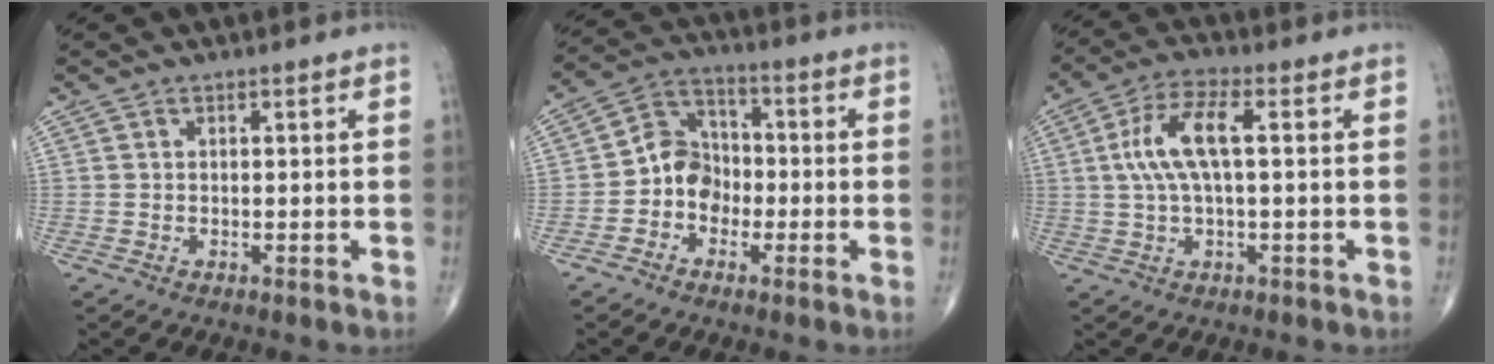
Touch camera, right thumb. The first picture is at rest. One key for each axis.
{"total": 7.5, "fx": -2.2, "fy": 6.3, "fz": 3.4, "tx": -0.025, "ty": 0.034, "tz": -0.055}
{"total": 9.3, "fx": 1.3, "fy": 3.1, "fz": 8.6, "tx": -0.188, "ty": 0.024, "tz": 0.022}